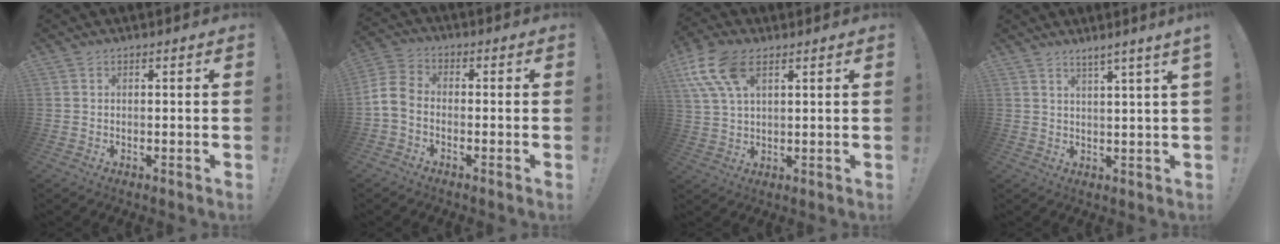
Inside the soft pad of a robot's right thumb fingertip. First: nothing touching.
{"total": 7.0, "force": [-2.5, 4.7, 4.6], "torque": [-0.102, 0.017, -0.042]}
{"total": 11.8, "force": [5.6, 6.0, 8.5], "torque": [-0.172, -0.009, 0.108]}
{"total": 4.0, "force": [2.5, -0.9, 3.0], "torque": [-0.043, -0.016, 0.037]}